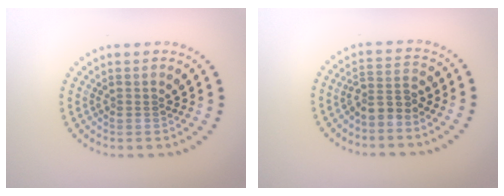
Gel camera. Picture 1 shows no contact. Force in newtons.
{"total": 2.5, "press": 1.8, "slide": 1.7}